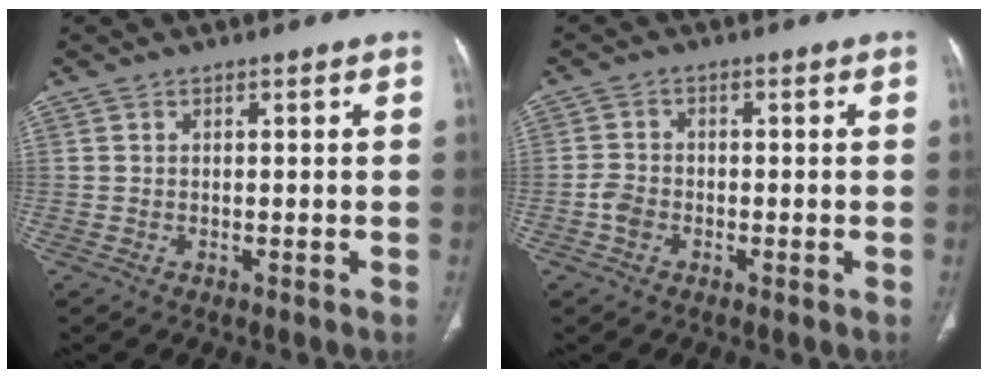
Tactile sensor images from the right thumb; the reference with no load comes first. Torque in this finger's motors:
{"motor_torque": [0.85, 0.37, 0.25, -0.31, 0.03]}